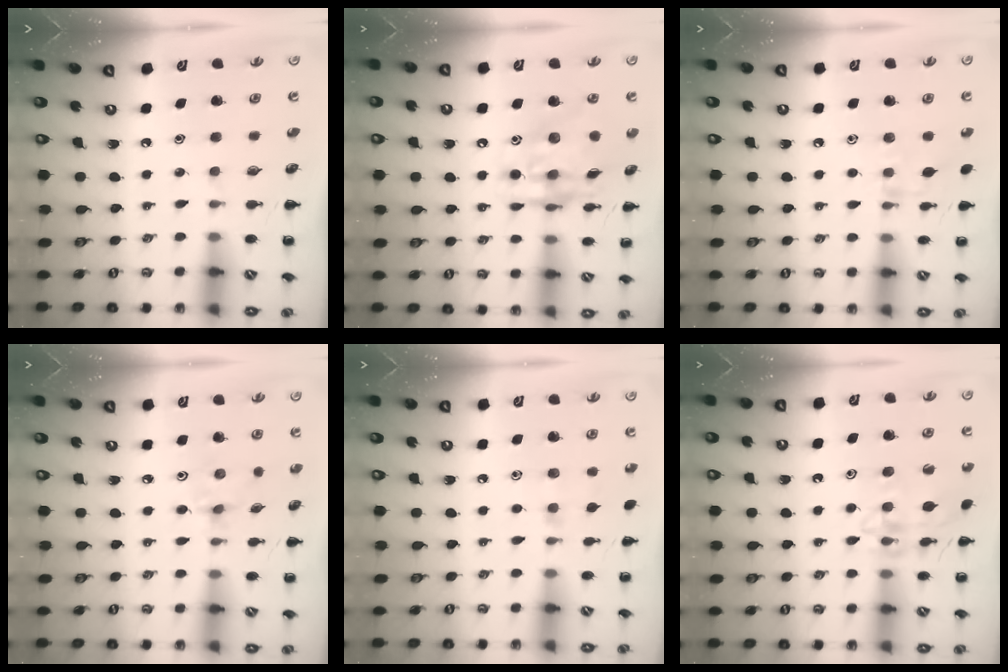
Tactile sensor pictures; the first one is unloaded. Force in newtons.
{"total": 14.9, "press": 14.5, "slide": 3.3}
{"total": 8.3, "press": 8.0, "slide": 2.1}
{"total": 2.7, "press": 2.5, "slide": 0.8}
{"total": 4.9, "press": 4.6, "slide": 1.5}
{"total": 14.9, "press": 14.8, "slide": 1.2}